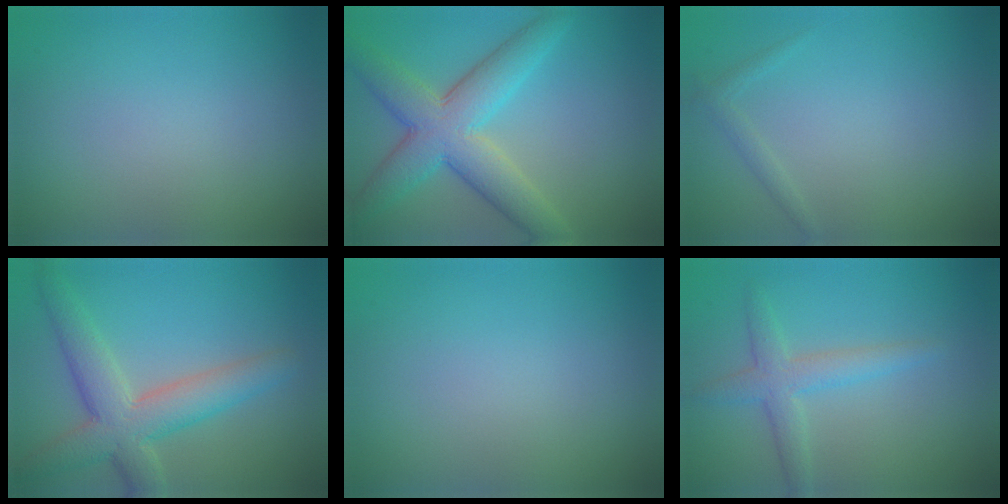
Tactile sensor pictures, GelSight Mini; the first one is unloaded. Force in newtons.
{"total": 7.7, "press": 7.7, "slide": 0.1}
{"total": 1.0, "press": 1.0, "slide": 0.0}
{"total": 6.5, "press": 6.5, "slide": 0.4}
{"total": 0.0}
{"total": 2.9, "press": 2.9, "slide": 0.0}